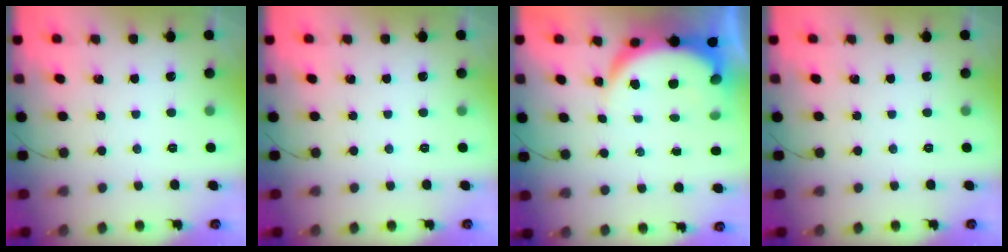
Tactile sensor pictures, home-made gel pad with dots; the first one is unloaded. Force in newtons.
{"total": 0.0}
{"total": 8.0, "press": 8.0, "slide": 1.0}
{"total": 0.0}